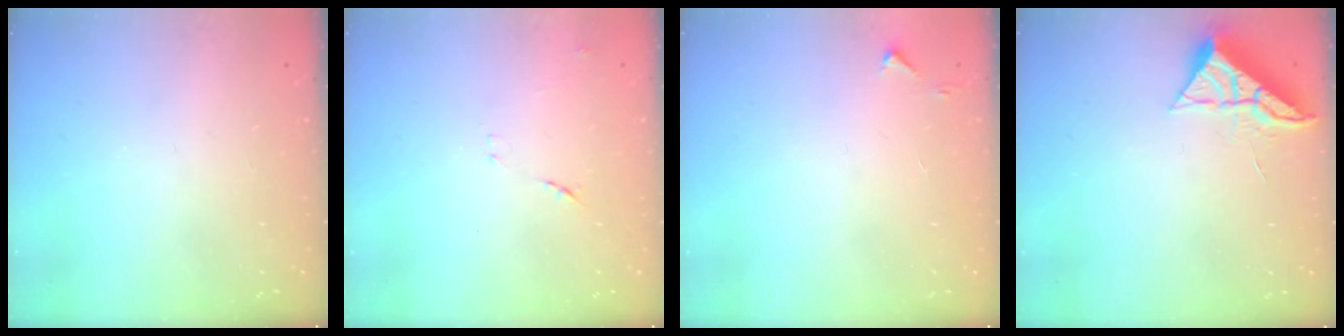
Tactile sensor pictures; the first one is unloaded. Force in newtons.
{"total": 7.2, "press": 7.2, "slide": 0.6}
{"total": 2.8, "press": 2.8, "slide": 0.4}
{"total": 6.4, "press": 6.4, "slide": 0.2}